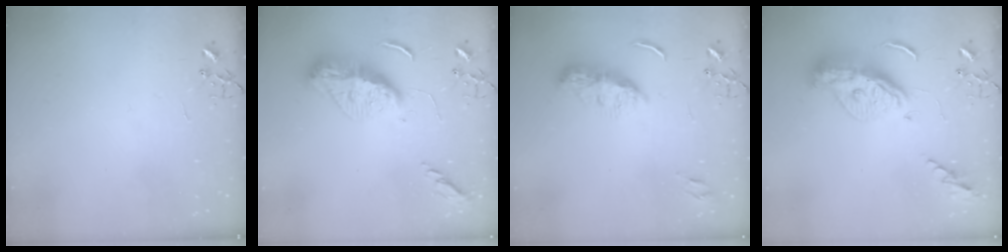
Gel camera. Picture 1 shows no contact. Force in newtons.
{"total": 15.6, "press": 15.5, "slide": 1.6}
{"total": 9.4, "press": 9.4, "slide": 0.4}
{"total": 14.7, "press": 14.6, "slide": 1.6}